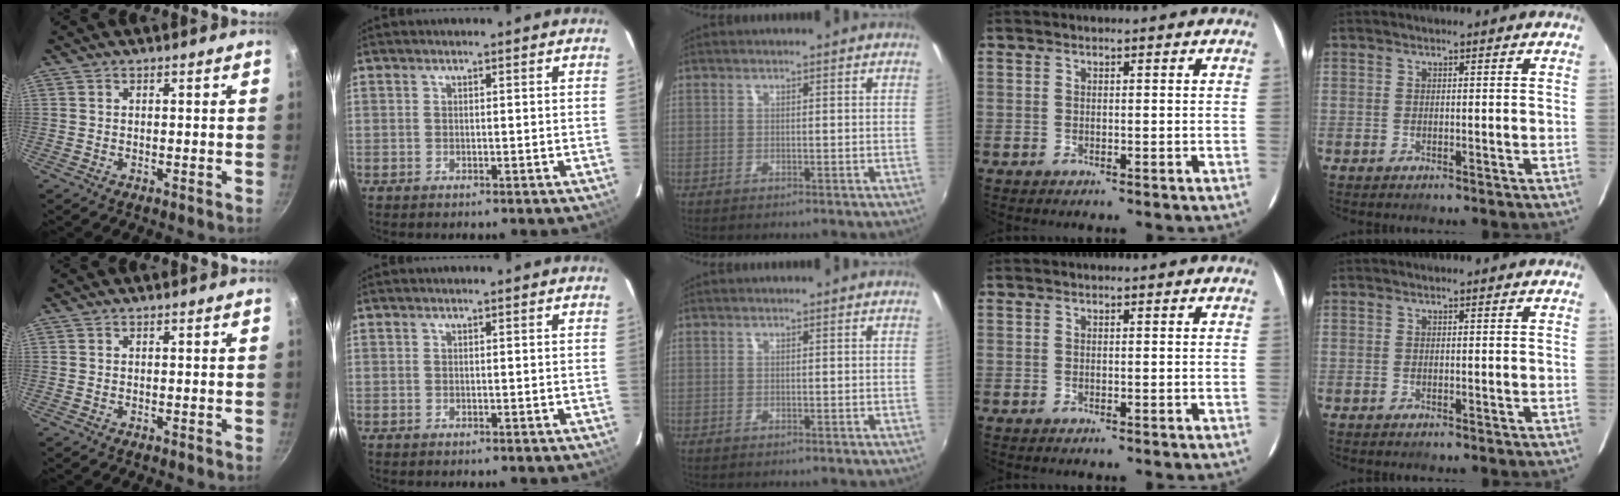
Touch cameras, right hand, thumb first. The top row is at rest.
{}